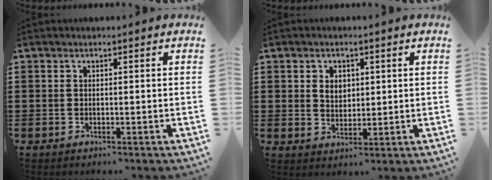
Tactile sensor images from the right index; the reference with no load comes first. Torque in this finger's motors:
{"motor_torque": [0.01, 0.00, 0.07, 0.04]}